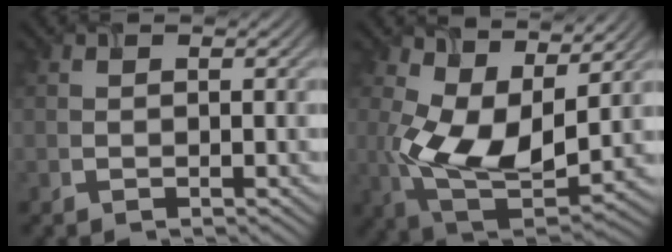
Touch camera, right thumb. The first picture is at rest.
{"total": 11.3, "force": [2.8, 6.2, 9.1], "torque": [-0.191, -0.015, 0.052]}